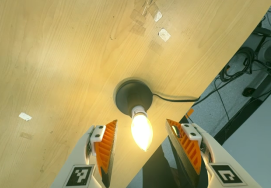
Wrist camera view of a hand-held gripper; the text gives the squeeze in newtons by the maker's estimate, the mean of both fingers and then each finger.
{"total": 0.0}